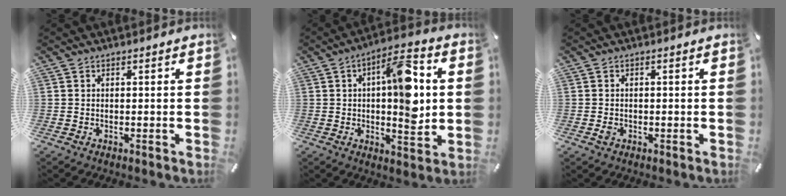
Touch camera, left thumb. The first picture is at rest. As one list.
[{"total": 14.6, "force": [2.1, 6.3, 13.0], "torque": [-0.179, -0.007, 0.031]}, {"total": 1.4, "force": [-0.4, 0.9, 1.0], "torque": [-0.019, 0.001, -0.008]}]